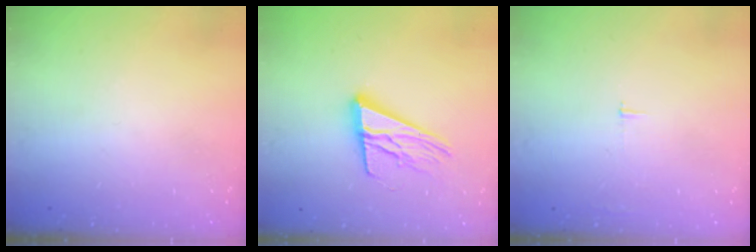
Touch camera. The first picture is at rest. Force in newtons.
{"total": 15.9, "press": 15.6, "slide": 2.7}
{"total": 2.3, "press": 2.3, "slide": 0.2}